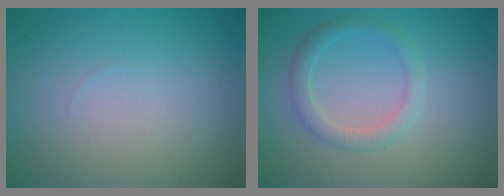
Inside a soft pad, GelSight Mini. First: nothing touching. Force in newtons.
{"total": 2.2, "press": 2.2, "slide": 0.2}